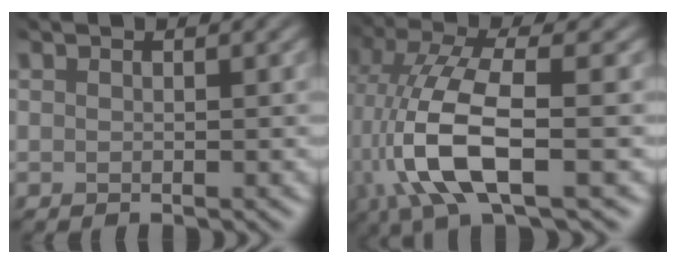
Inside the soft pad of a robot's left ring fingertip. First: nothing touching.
{"total": 8.0, "force": [-4.0, 2.0, 6.6], "torque": [-0.182, -0.016, -0.049]}